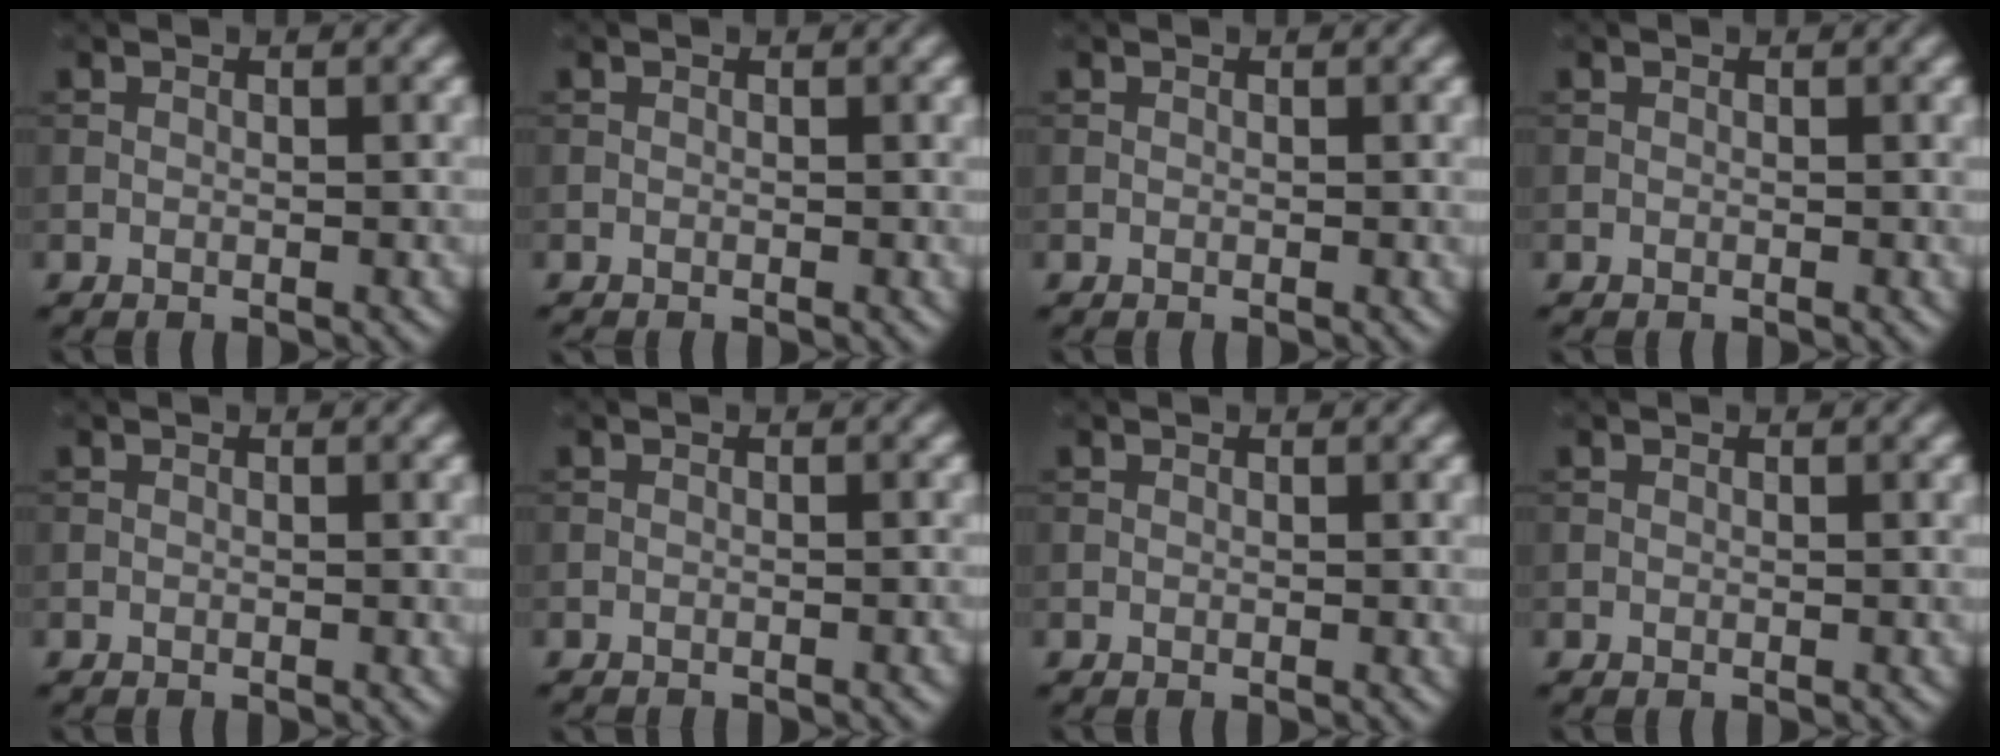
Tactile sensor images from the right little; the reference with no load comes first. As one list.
[{"total": 0.0}, {"total": 0.0}, {"total": 0.0}, {"total": 0.0}, {"total": 1.9, "force": [-1.8, 0.3, 0.5], "torque": [0.004, -0.002, -0.027]}, {"total": 0.0}, {"total": 0.0}]